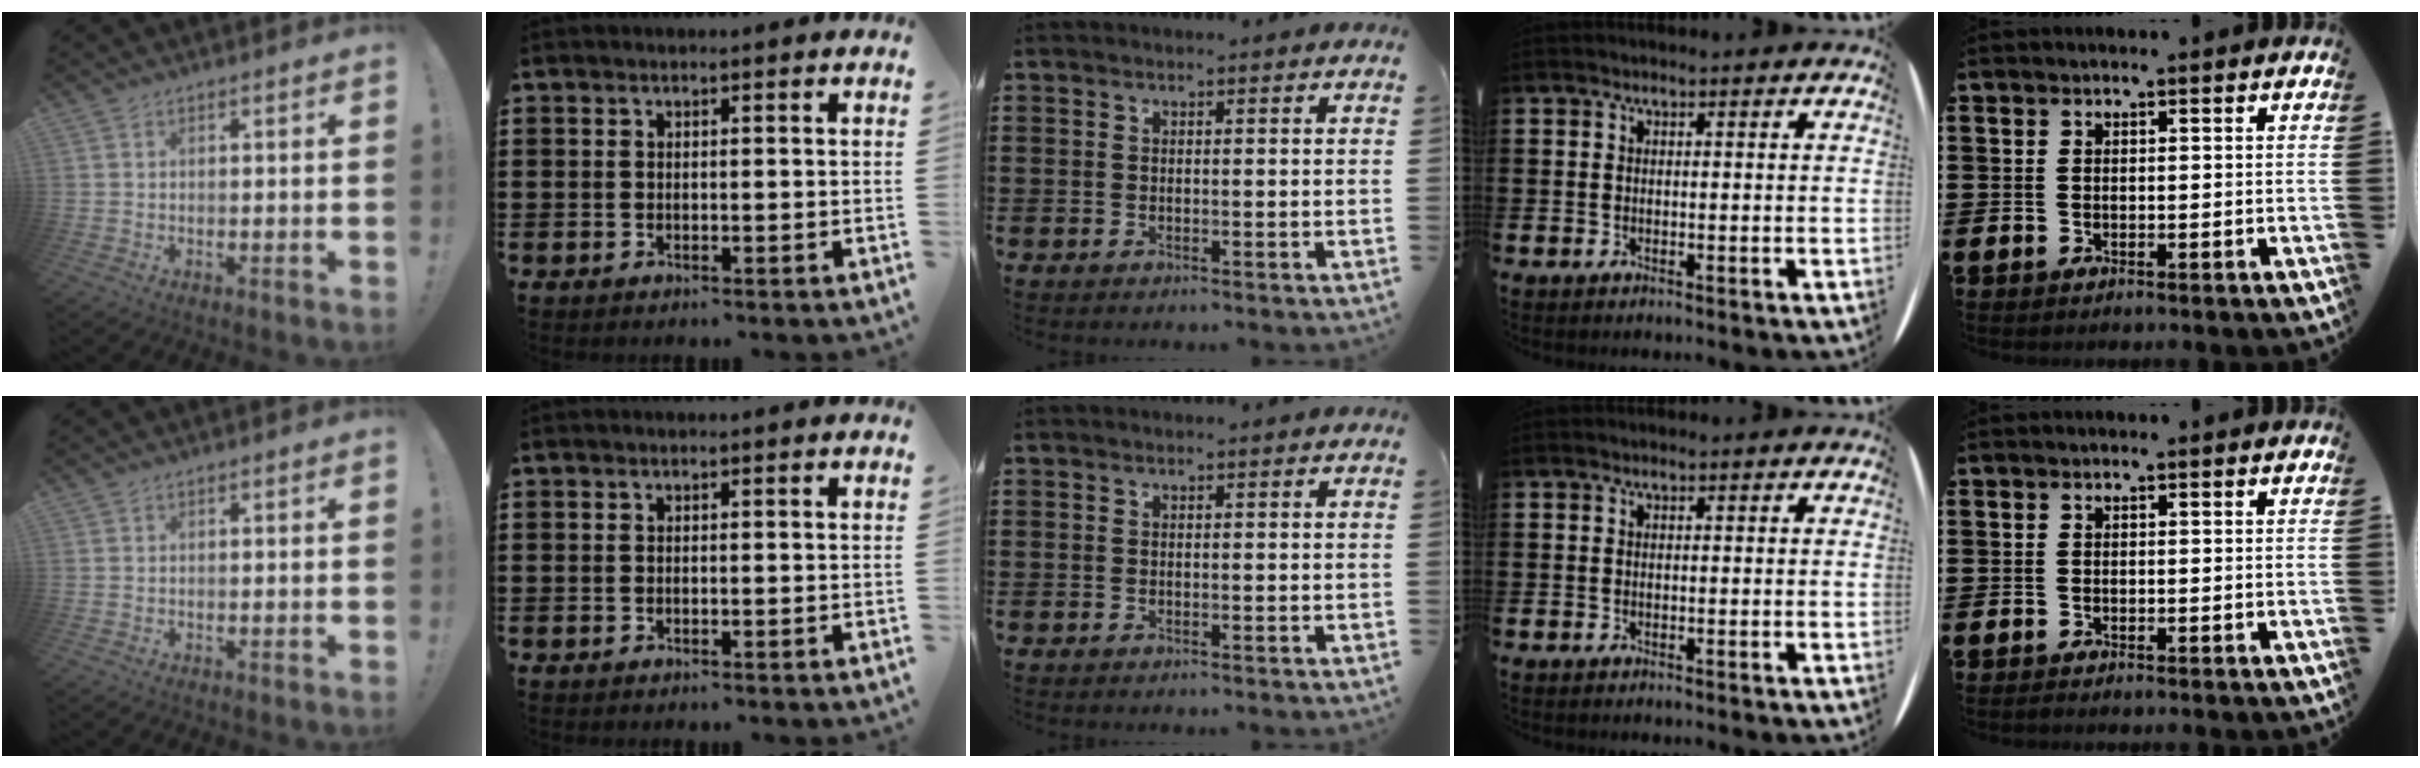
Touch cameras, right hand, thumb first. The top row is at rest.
{}